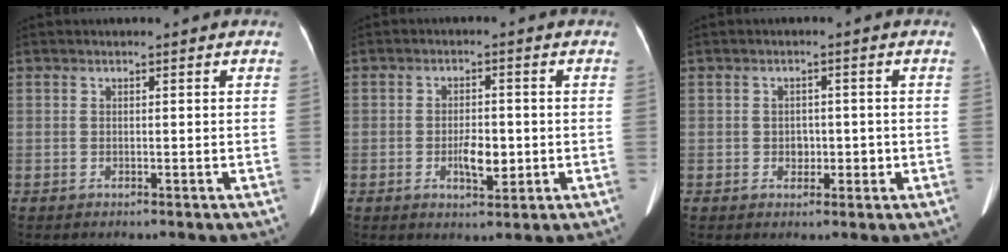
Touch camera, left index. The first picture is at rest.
{"total": 4.4, "force": [-1.2, 1.8, 3.8], "torque": [-0.066, -0.003, -0.014]}
{"total": 2.3, "force": [-0.6, 1.8, 1.3], "torque": [-0.019, 0.004, -0.003]}